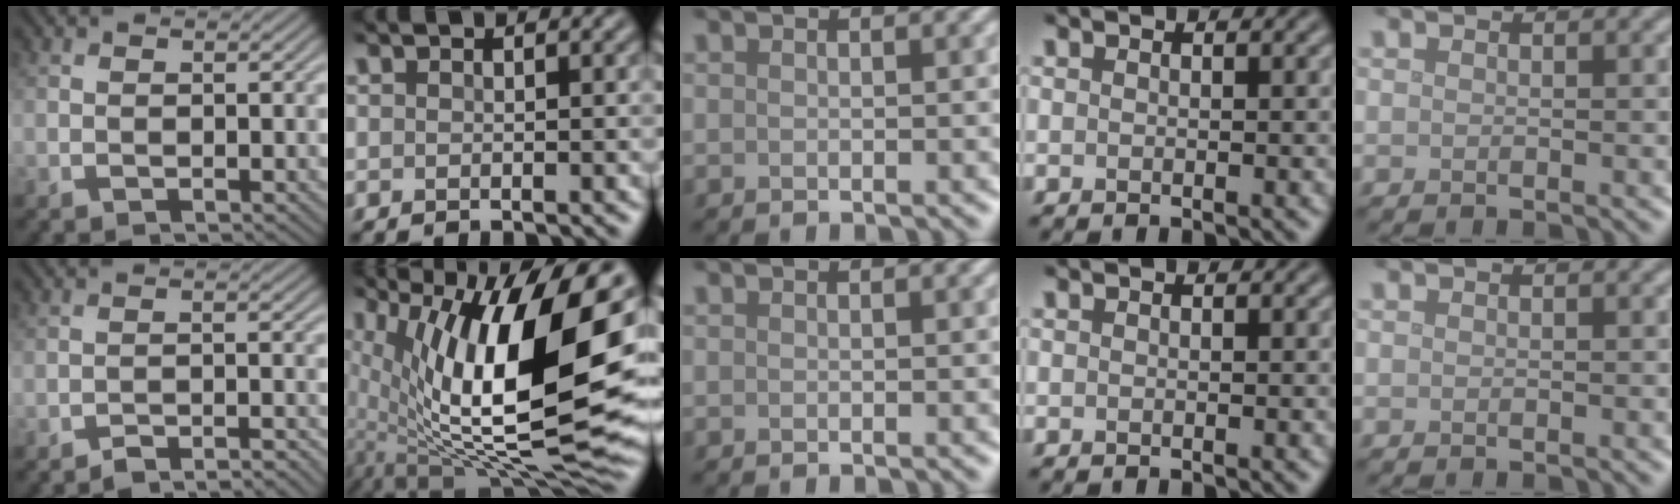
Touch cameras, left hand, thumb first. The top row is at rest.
{"thumb": {"total": 3.4, "force": [-3.1, 0.3, 1.2], "torque": [-0.014, 0.007, -0.053]}, "index": {"total": 18.1, "force": [3.5, 7.4, 16.1], "torque": [-0.267, -0.003, 0.070]}}